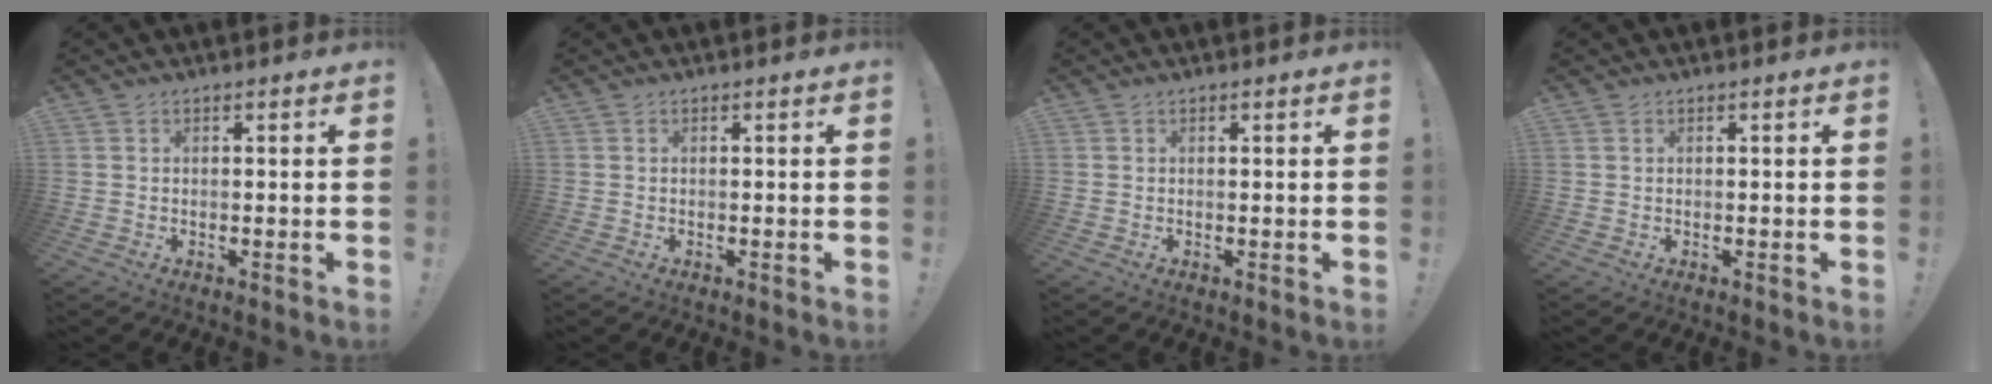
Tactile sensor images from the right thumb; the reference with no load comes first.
{"total": 0.0}
{"total": 0.5, "force": [0.4, -0.2, 0.2], "torque": [0.002, -0.003, 0.006]}
{"total": 0.0}